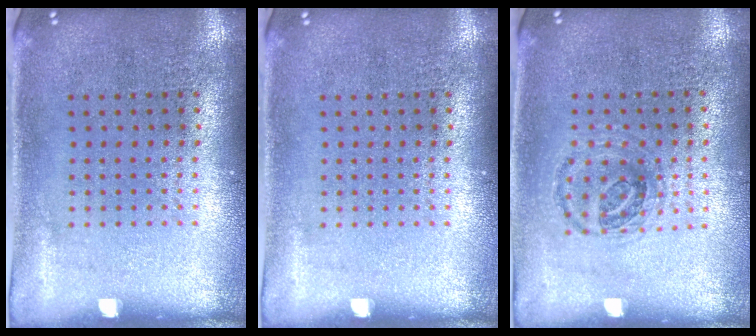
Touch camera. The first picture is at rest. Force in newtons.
{"total": 0.0}
{"total": 0.9, "press": 0.9, "slide": 0.2}